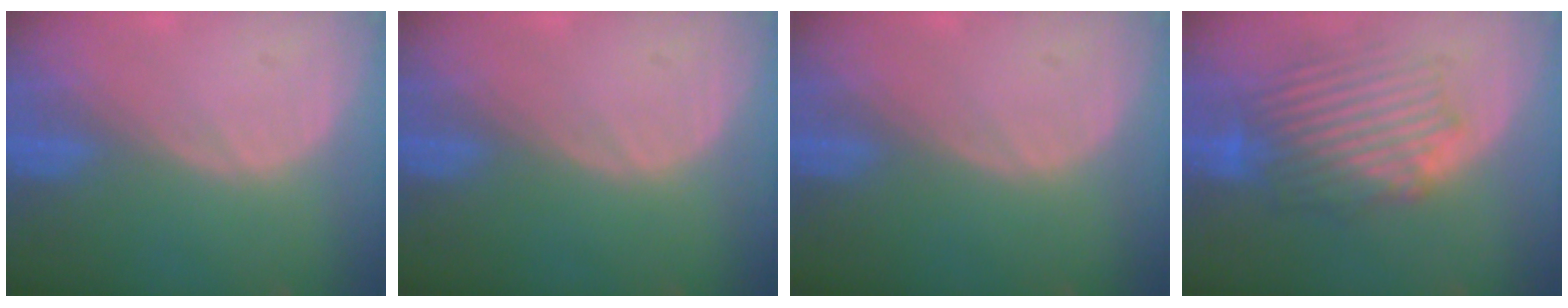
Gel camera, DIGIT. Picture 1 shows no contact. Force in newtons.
{"total": 0.0}
{"total": 0.0}
{"total": 8.8, "press": 8.5, "slide": 2.3}